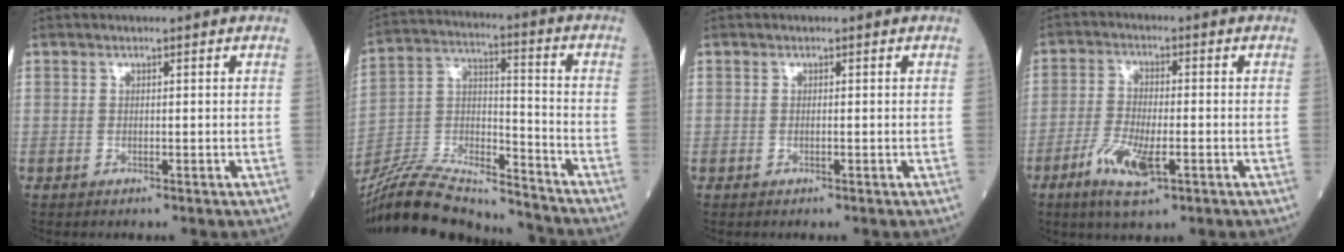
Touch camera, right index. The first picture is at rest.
{"total": 20.5, "force": [-19.0, 2.7, 7.0], "torque": [-0.160, 0.003, -0.334]}
{"total": 0.0}
{"total": 7.6, "force": [-3.4, 1.9, 6.5], "torque": [-0.134, -0.012, -0.059]}